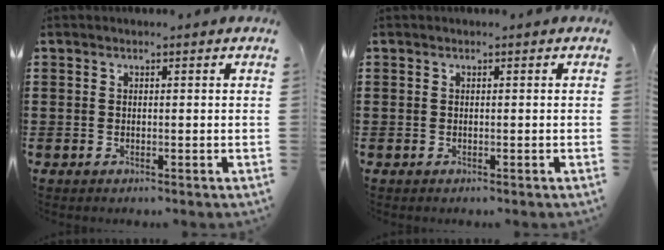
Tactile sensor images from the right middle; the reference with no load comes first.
{"total": 0.0}